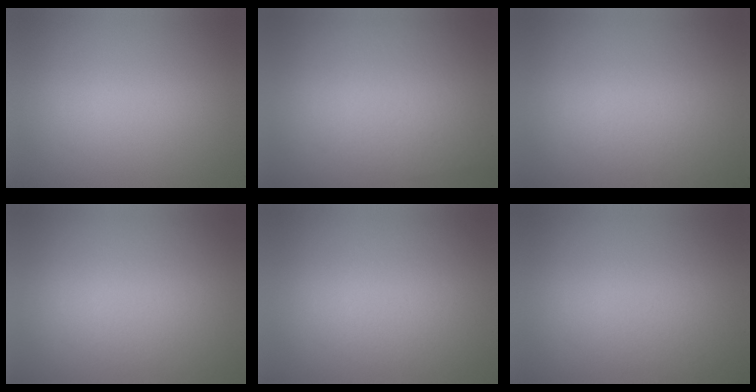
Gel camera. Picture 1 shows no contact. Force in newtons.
{"total": 2.9}
{"total": 2.3}
{"total": 2.7}
{"total": 2.5}
{"total": 2.5}